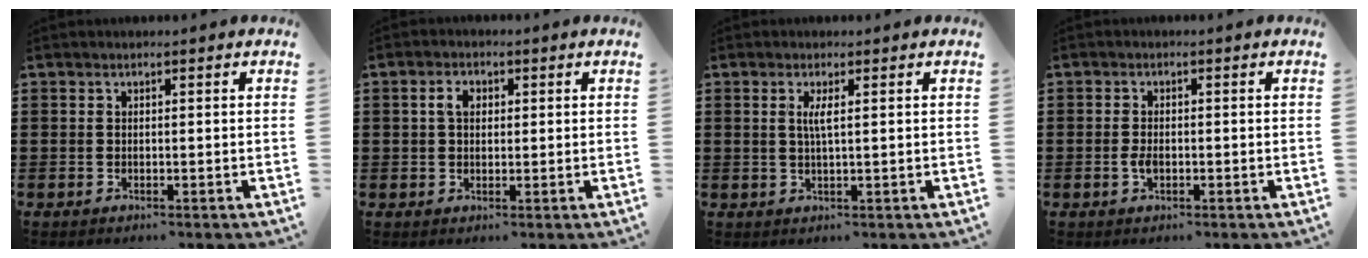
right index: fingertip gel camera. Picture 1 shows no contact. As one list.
[{"total": 2.9, "force": [0.5, 1.9, 2.1], "torque": [-0.046, 0.012, 0.007]}, {"total": 2.3, "force": [0.5, 0.2, 2.2], "torque": [-0.046, 0.000, 0.007]}, {"total": 1.9, "force": [-0.4, 1.0, 1.5], "torque": [-0.038, -0.003, -0.009]}]